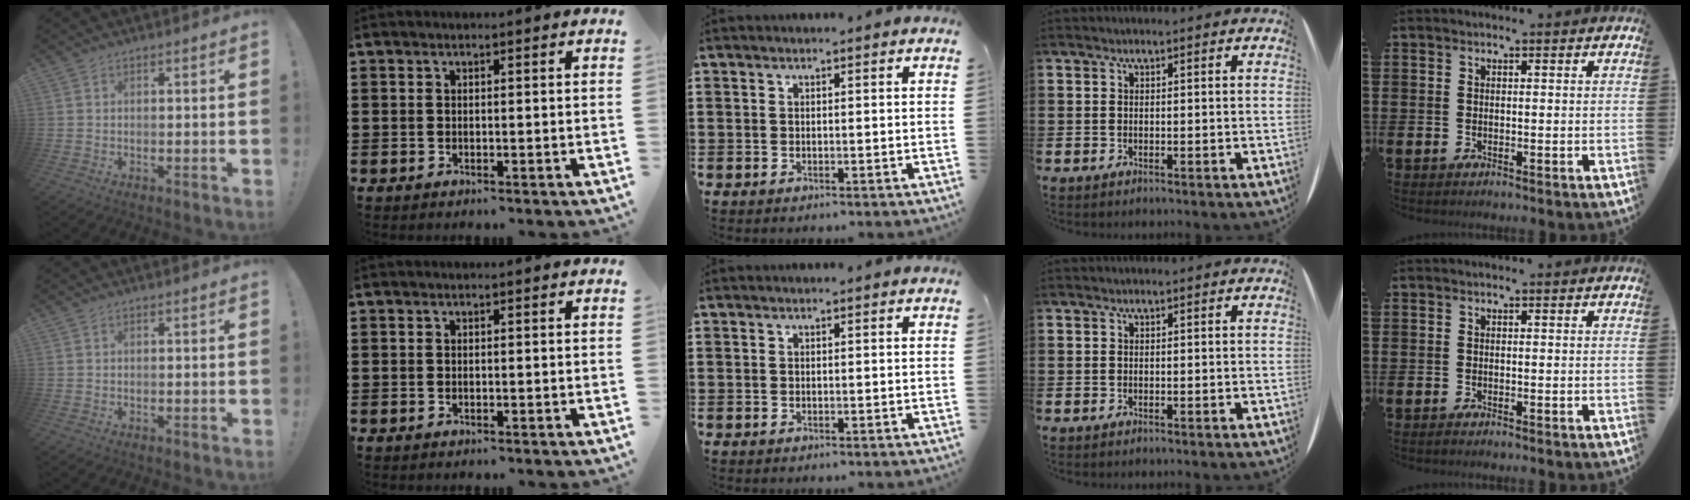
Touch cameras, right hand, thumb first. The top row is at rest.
{}